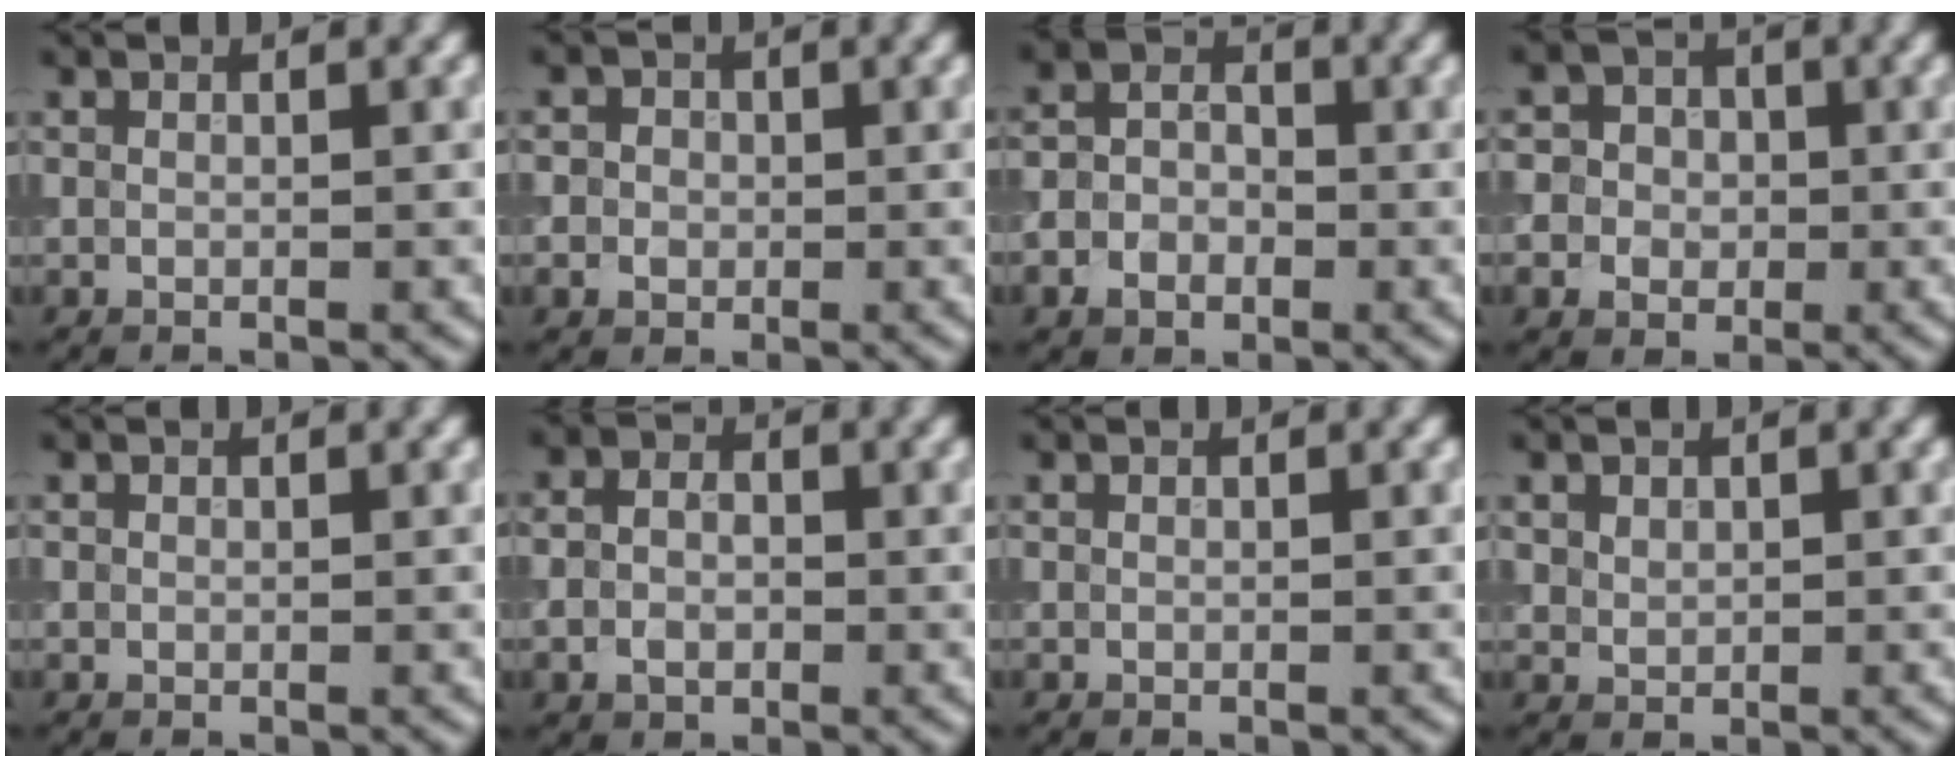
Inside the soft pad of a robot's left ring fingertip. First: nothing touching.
{"total": 2.9, "force": [-0.2, 2.7, 1.0], "torque": [0.003, 0.006, -0.023]}
{"total": 4.1, "force": [-1.7, 3.2, 2.0], "torque": [-0.025, 0.000, -0.038]}
{"total": 7.4, "force": [-0.6, 7.0, 2.2], "torque": [-0.038, 0.017, -0.039]}
{"total": 0.0}
{"total": 2.9, "force": [-0.6, 2.3, 1.7], "torque": [-0.020, -0.002, -0.015]}
{"total": 0.0}
{"total": 1.1, "force": [0.5, 0.8, 0.4], "torque": [-0.004, -0.003, 0.014]}